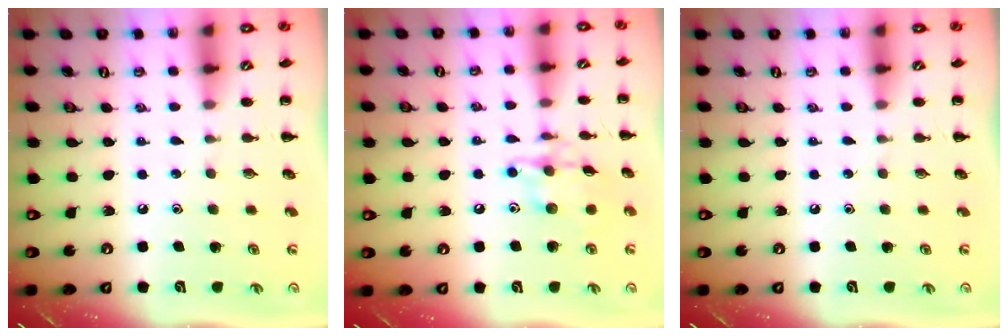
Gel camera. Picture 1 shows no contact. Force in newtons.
{"total": 11.6, "press": 11.6, "slide": 0.5}
{"total": 0.0}